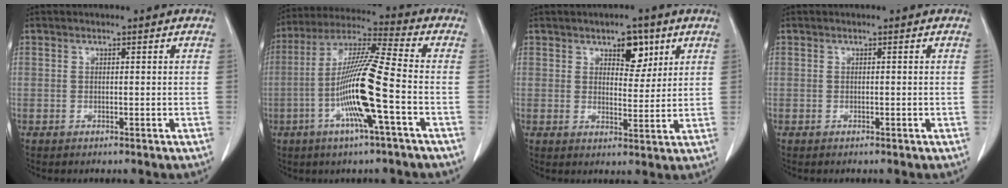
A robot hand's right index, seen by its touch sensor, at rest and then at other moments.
{"total": 14.2, "force": [-3.9, -0.2, 13.6], "torque": [-0.269, -0.002, -0.080]}
{"total": 5.4, "force": [3.0, 2.7, 3.5], "torque": [-0.047, 0.001, 0.045]}
{"total": 0.0}